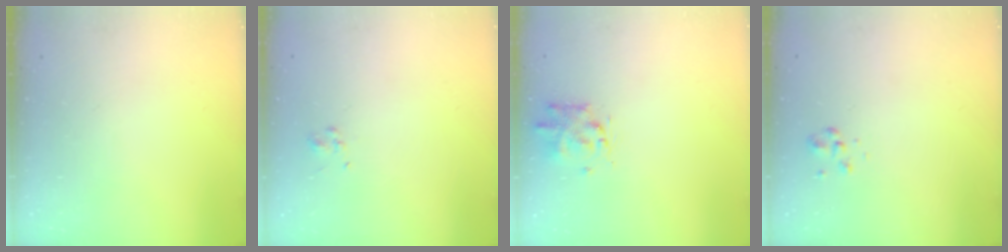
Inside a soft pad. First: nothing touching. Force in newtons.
{"total": 2.6, "press": 2.5, "slide": 0.7}
{"total": 2.6, "press": 2.5, "slide": 0.9}
{"total": 2.5, "press": 2.5, "slide": 0.6}